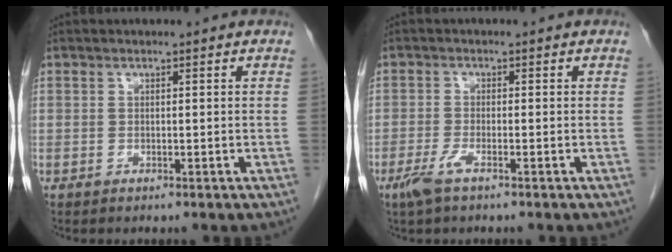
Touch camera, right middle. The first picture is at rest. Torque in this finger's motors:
{"motor_torque": [0.54, -0.29, 0.00, 0.05]}